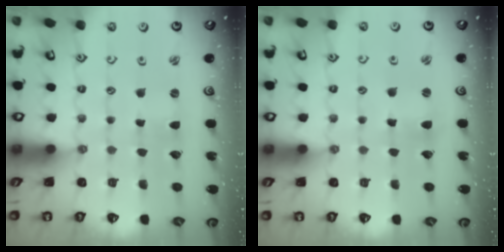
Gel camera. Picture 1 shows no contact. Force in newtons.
{"total": 2.2, "press": 2.2, "slide": 0.3}